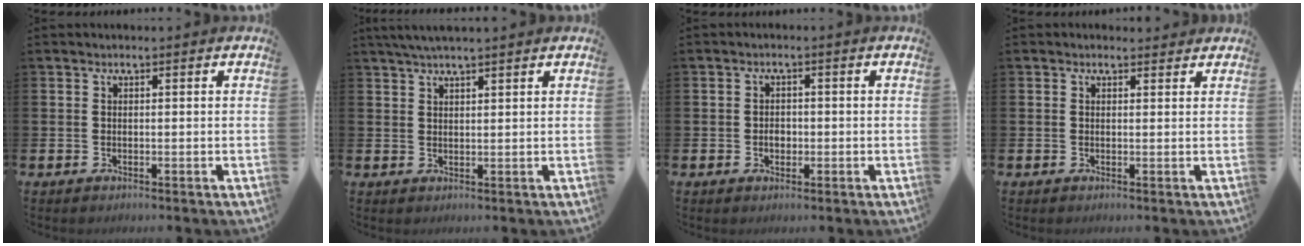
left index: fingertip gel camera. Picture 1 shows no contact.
{"total": 3.0, "force": [2.6, 0.3, 1.4], "torque": [-0.032, -0.001, 0.048]}
{"total": 2.0, "force": [-0.4, 1.5, 1.2], "torque": [-0.012, 0.001, -0.012]}
{"total": 0.8, "force": [0.7, 0.3, 0.2], "torque": [0.005, 0.001, 0.010]}